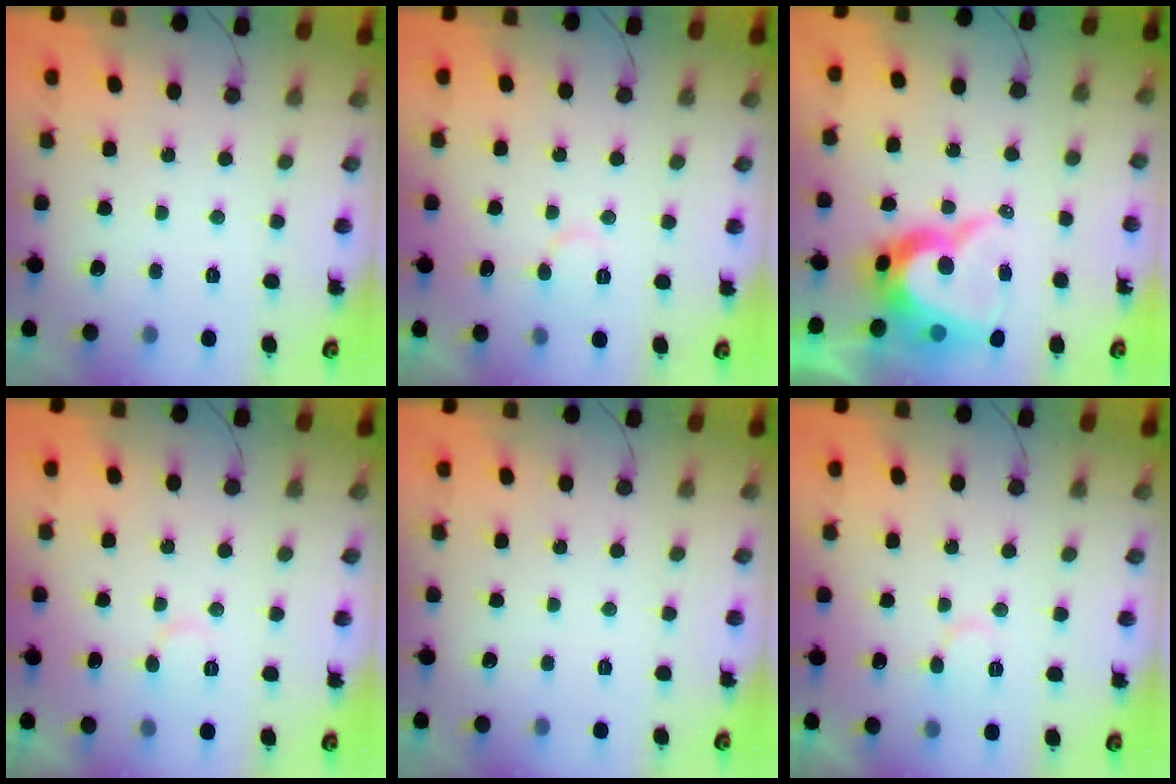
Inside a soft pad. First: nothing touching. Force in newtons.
{"total": 4.6, "press": 4.6, "slide": 0.6}
{"total": 12.3, "press": 12.2, "slide": 1.0}
{"total": 4.0, "press": 4.0, "slide": 0.5}
{"total": 0.0}
{"total": 7.1, "press": 7.1, "slide": 0.6}